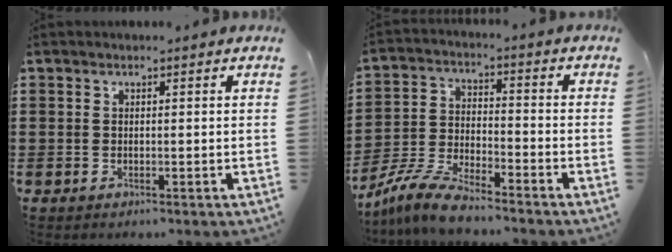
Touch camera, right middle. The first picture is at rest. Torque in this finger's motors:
{"motor_torque": [1.80, -0.34, 0.13, 0.11]}